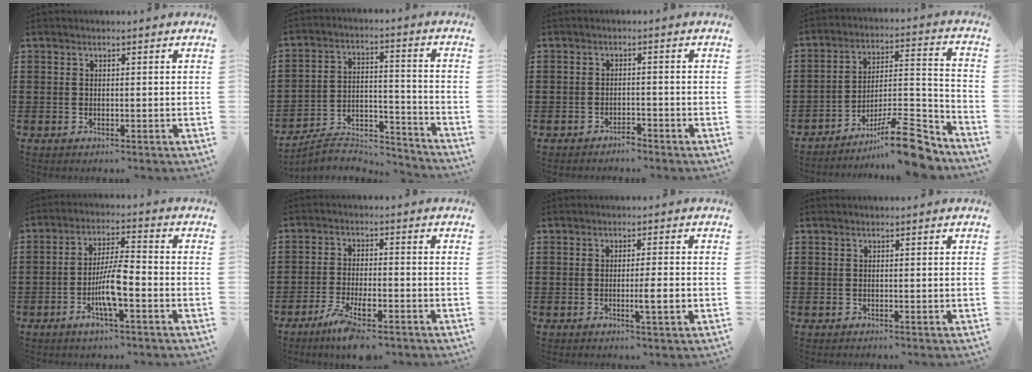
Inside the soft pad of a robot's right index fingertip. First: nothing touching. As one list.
[{"total": 6.6, "force": [-6.2, 1.4, 1.9], "torque": [-0.032, 0.008, -0.120]}, {"total": 1.7, "force": [-1.7, 0.1, 0.1], "torque": [-0.008, -0.001, -0.037]}, {"total": 13.0, "force": [-9.9, 2.6, 8.1], "torque": [-0.108, 0.047, -0.174]}, {"total": 7.2, "force": [-2.6, 1.3, 6.6], "torque": [-0.137, -0.008, -0.054]}, {"total": 5.1, "force": [-3.8, 1.0, 3.3], "torque": [-0.069, -0.004, -0.072]}, {"total": 3.8, "force": [-1.0, 0.1, 3.6], "torque": [-0.061, -0.006, -0.018]}, {"total": 0.0}]